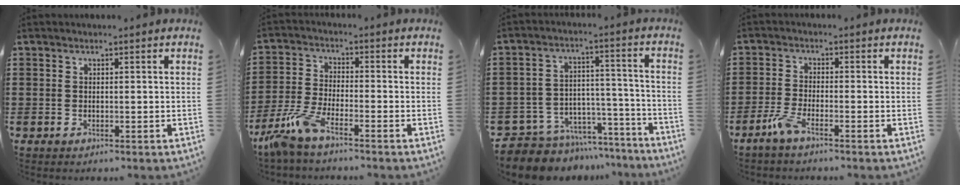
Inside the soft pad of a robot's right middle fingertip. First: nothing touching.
{"total": 6.8, "force": [-5.2, 1.3, 4.3], "torque": [-0.125, -0.017, -0.106]}
{"total": 7.8, "force": [-7.3, 2.7, 0.6], "torque": [-0.011, 0.022, -0.138]}
{"total": 3.7, "force": [-2.5, 0.6, 2.6], "torque": [-0.072, -0.007, -0.053]}